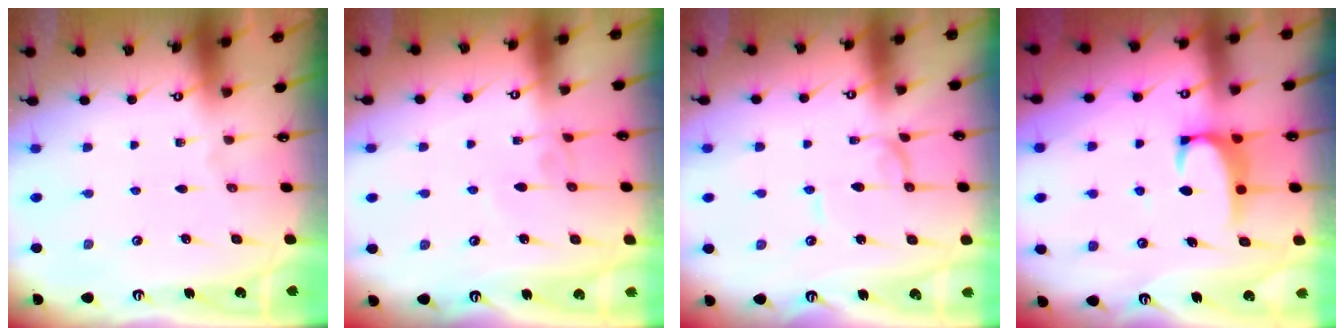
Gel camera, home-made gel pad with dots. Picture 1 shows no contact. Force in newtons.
{"total": 2.2, "press": 2.2, "slide": 0.1}
{"total": 1.1, "press": 1.1, "slide": 0.0}
{"total": 2.1, "press": 2.1, "slide": 0.3}